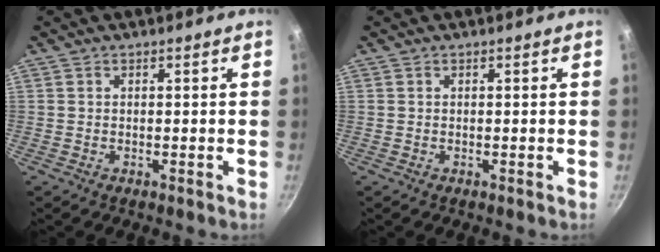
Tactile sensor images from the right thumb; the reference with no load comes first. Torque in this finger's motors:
{"motor_torque": [-0.01, 0.00, -0.20, -0.20, 0.00]}